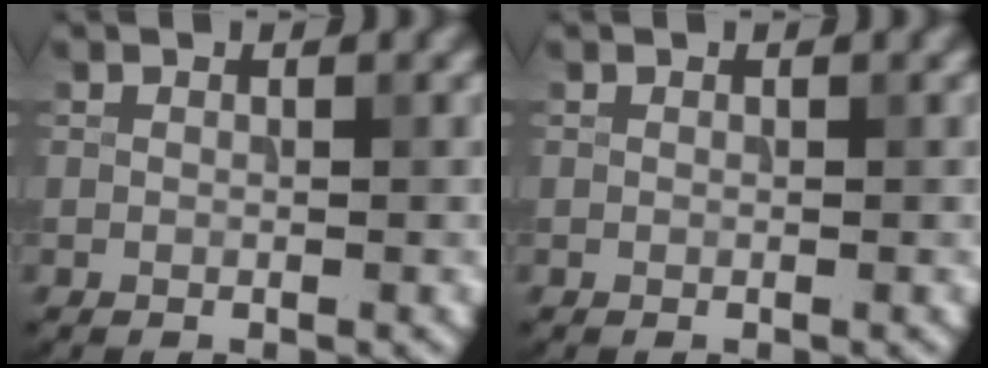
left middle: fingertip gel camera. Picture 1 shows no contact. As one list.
[{"total": 0.0}]